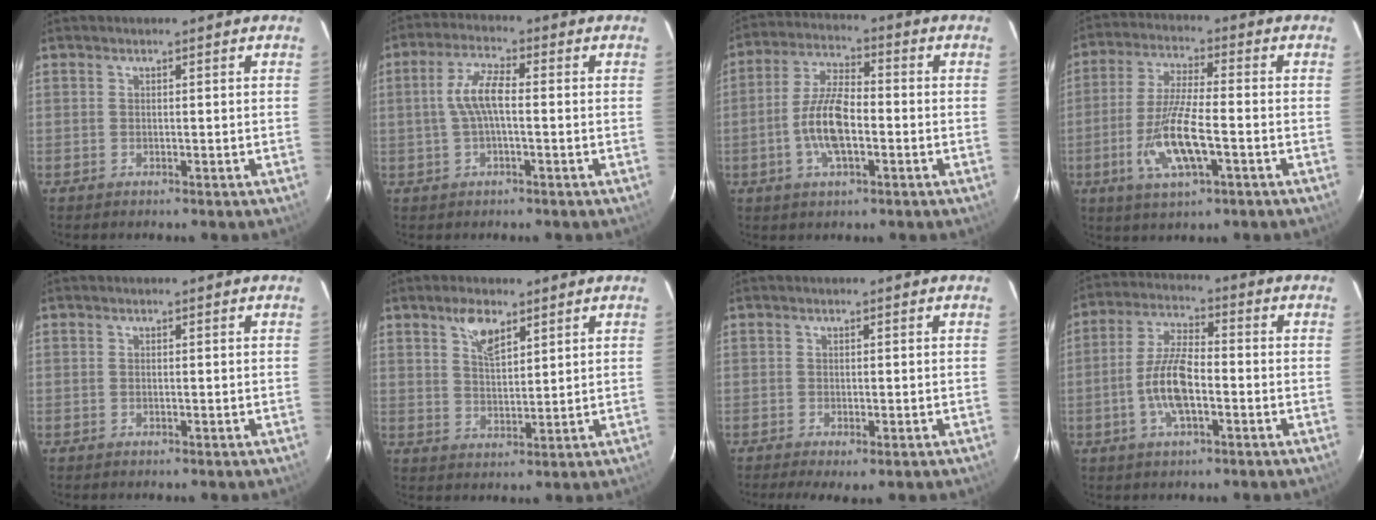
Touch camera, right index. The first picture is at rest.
{"total": 6.1, "force": [-0.3, 1.9, 5.8], "torque": [-0.120, 0.013, -0.004]}
{"total": 9.9, "force": [-2.6, 3.8, 8.8], "torque": [-0.179, 0.007, -0.051]}
{"total": 11.5, "force": [-3.7, 2.8, 10.5], "torque": [-0.216, -0.011, -0.070]}
{"total": 0.0}
{"total": 5.6, "force": [3.5, 2.4, 3.7], "torque": [-0.065, 0.004, 0.066]}
{"total": 3.4, "force": [-1.9, 0.9, 2.6], "torque": [-0.053, -0.015, -0.028]}
{"total": 9.3, "force": [-2.7, 3.3, 8.2], "torque": [-0.169, 0.006, -0.053]}